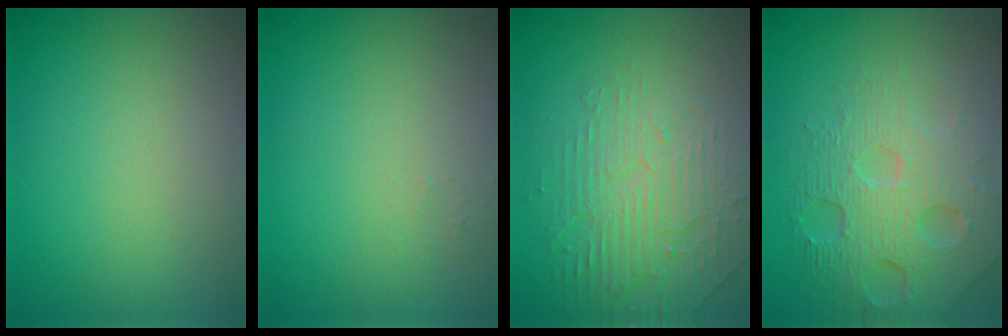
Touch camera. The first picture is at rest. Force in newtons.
{"total": 0.5, "press": 0.5, "slide": 0.1}
{"total": 4.8, "press": 3.4, "slide": 3.4}
{"total": 6.4, "press": 4.7, "slide": 4.3}